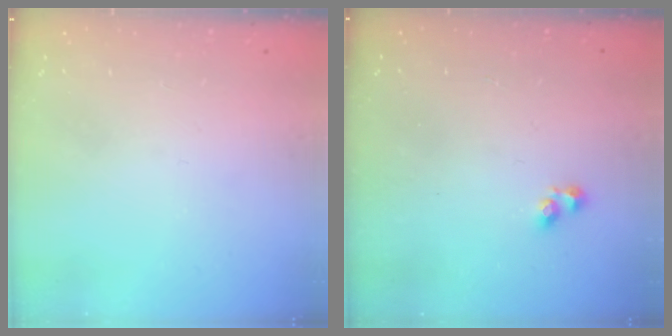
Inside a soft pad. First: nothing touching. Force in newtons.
{"total": 1.9, "press": 1.9, "slide": 0.3}